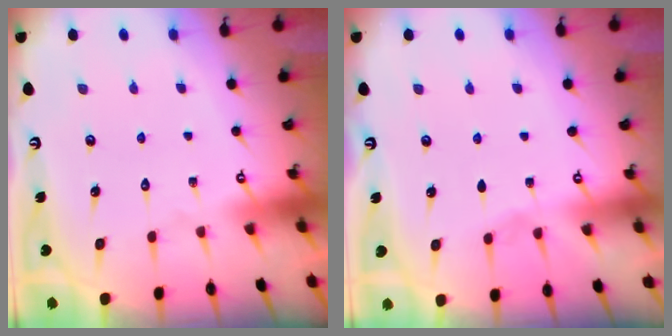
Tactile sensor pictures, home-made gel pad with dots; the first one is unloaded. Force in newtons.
{"total": 2.1, "press": 2.1, "slide": 0.4}